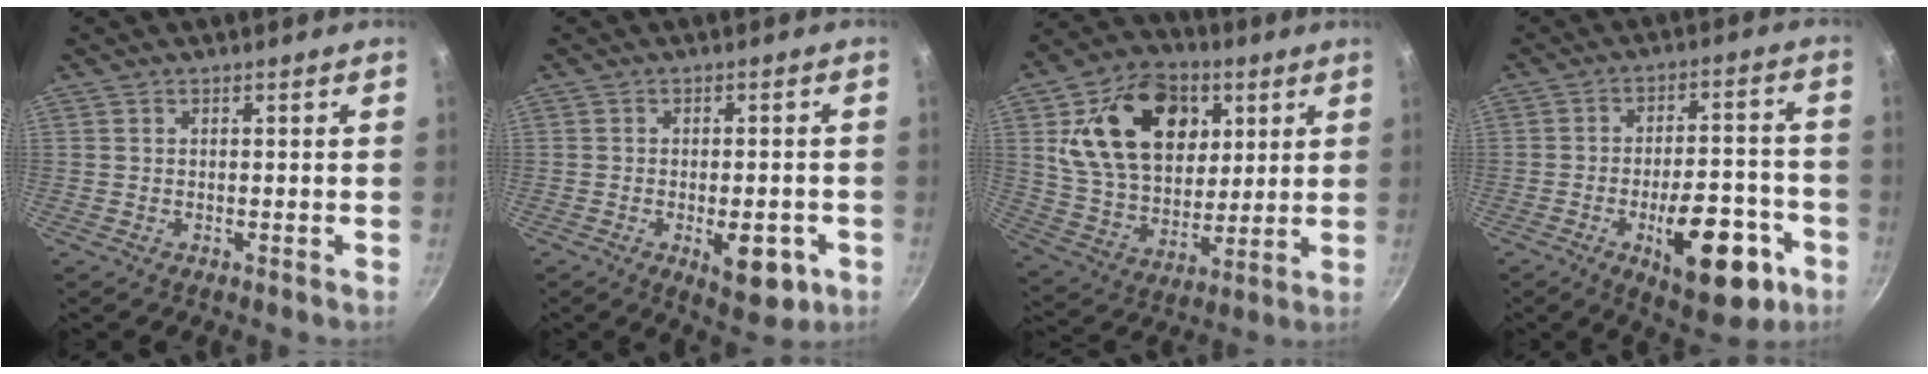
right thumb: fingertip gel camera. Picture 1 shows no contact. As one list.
[{"total": 8.7, "force": [-3.0, 4.0, 7.2], "torque": [-0.069, 0.006, -0.031]}, {"total": 23.2, "force": [7.3, 16.2, 14.8], "torque": [-0.222, -0.010, 0.128]}, {"total": 16.9, "force": [-6.8, 7.5, 13.6], "torque": [-0.151, 0.033, -0.084]}]